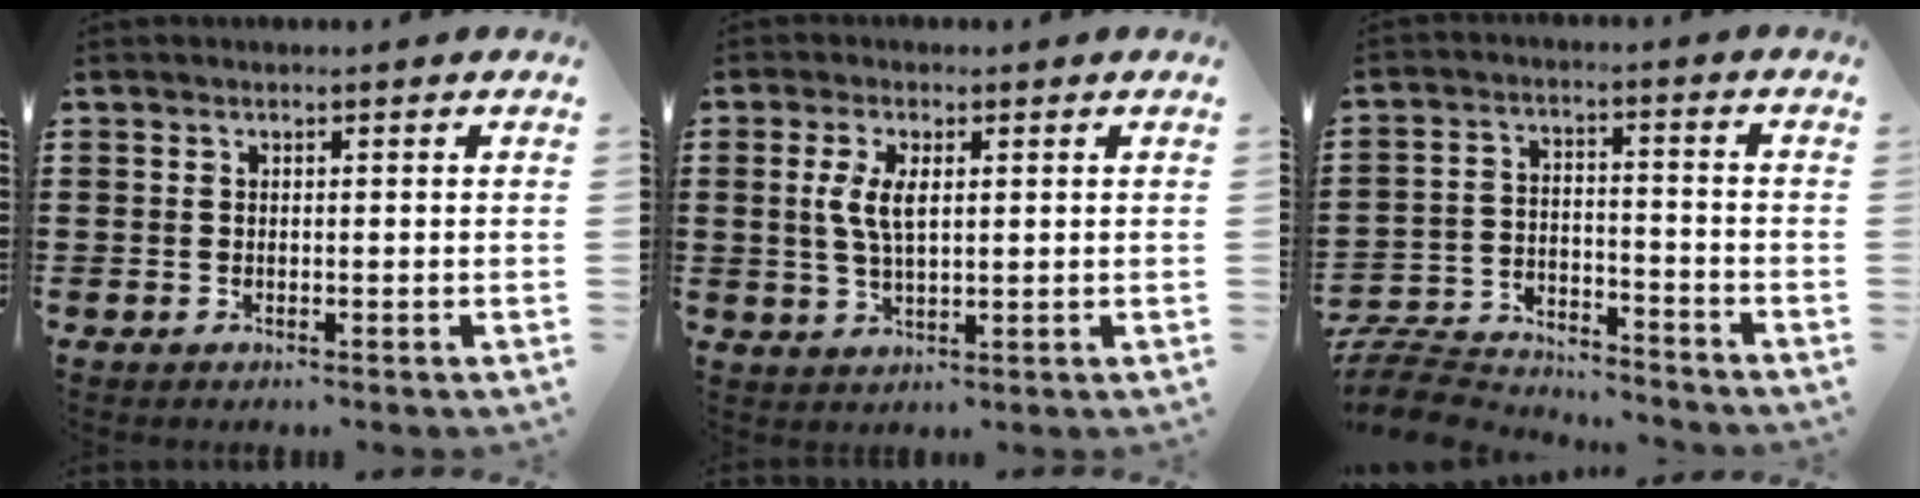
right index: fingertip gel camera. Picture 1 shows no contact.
{"total": 5.0, "force": [0.9, 2.1, 4.4], "torque": [-0.099, 0.006, 0.012]}
{"total": 8.0, "force": [-7.8, 1.4, 1.4], "torque": [-0.036, 0.016, -0.156]}